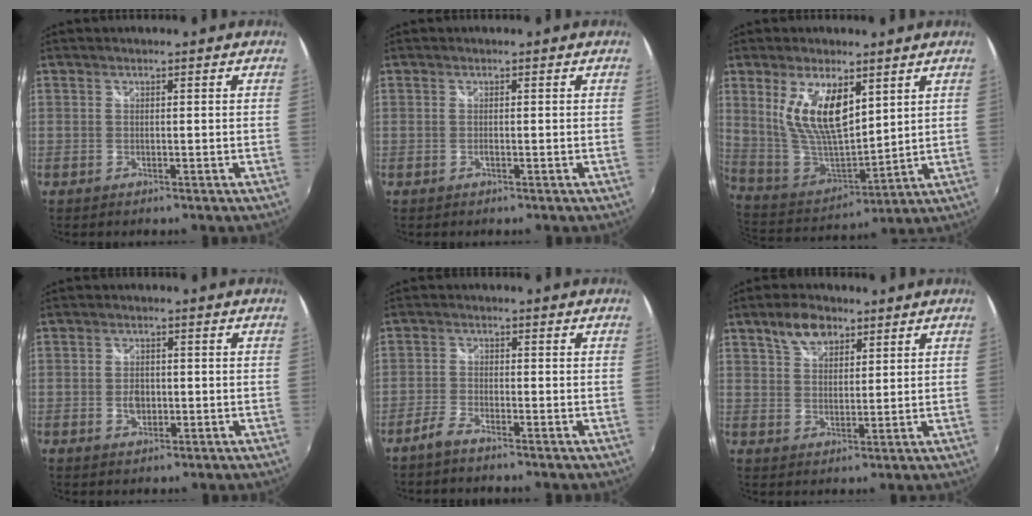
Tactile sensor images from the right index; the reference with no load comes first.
{"total": 0.9, "force": [-0.4, -0.1, 0.8], "torque": [-0.015, 0.000, -0.007]}
{"total": 14.9, "force": [6.2, 6.6, 11.8], "torque": [-0.229, -0.007, 0.136]}
{"total": 3.1, "force": [-0.6, 2.2, 2.0], "torque": [-0.035, 0.000, -0.009]}
{"total": 2.9, "force": [-2.5, 0.5, 1.4], "torque": [-0.047, 0.000, -0.056]}
{"total": 6.5, "force": [4.2, 3.5, 3.5], "torque": [-0.060, 0.016, 0.076]}